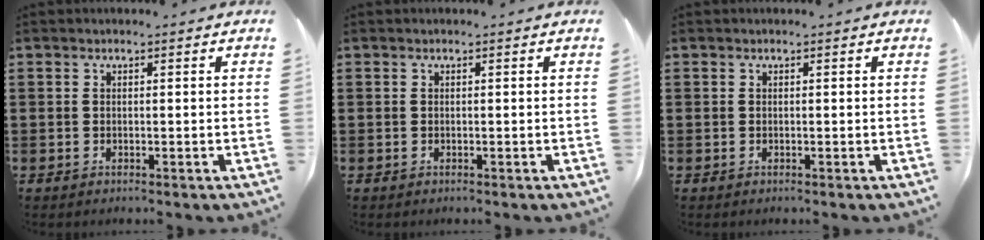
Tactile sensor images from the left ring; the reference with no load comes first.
{"total": 0.0}
{"total": 0.0}